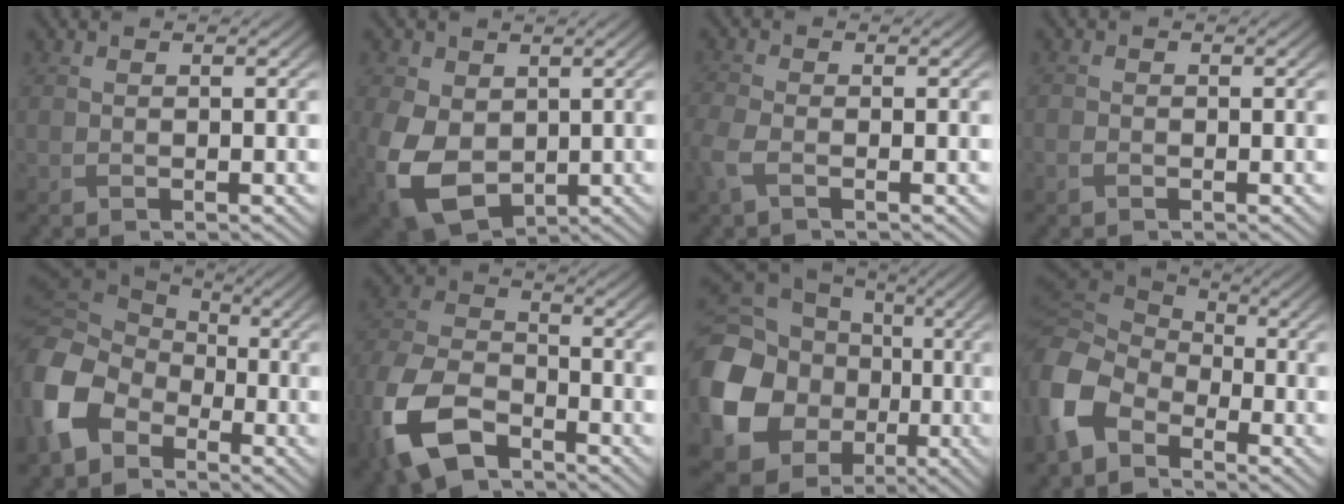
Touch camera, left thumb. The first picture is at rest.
{"total": 11.0, "force": [-1.0, 8.1, 7.4], "torque": [-0.205, -0.032, -0.015]}
{"total": 3.4, "force": [-1.5, 1.7, 2.6], "torque": [-0.076, -0.005, -0.039]}
{"total": 1.2, "force": [-0.8, 0.8, 0.6], "torque": [-0.015, -0.001, -0.017]}
{"total": 13.4, "force": [-4.4, 9.9, 8.0], "torque": [-0.258, -0.043, -0.082]}
{"total": 13.3, "force": [-7.6, 7.4, 8.1], "torque": [-0.215, -0.030, -0.160]}
{"total": 18.9, "force": [-3.5, 16.4, 8.7], "torque": [-0.252, -0.048, -0.073]}
{"total": 9.9, "force": [-4.1, 6.5, 6.3], "torque": [-0.197, -0.025, -0.087]}